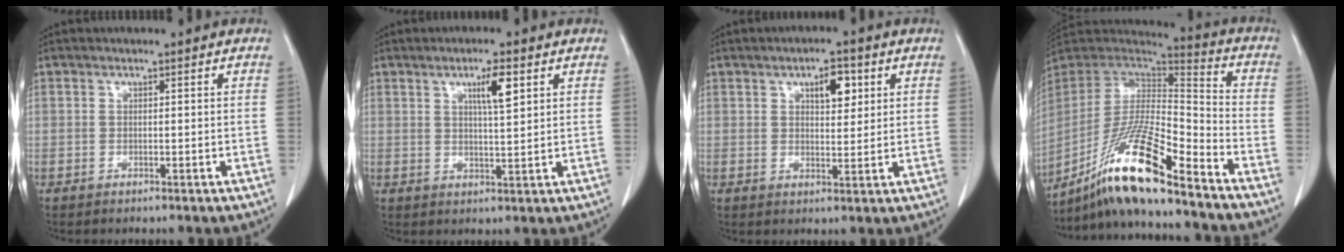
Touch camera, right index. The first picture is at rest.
{"total": 4.8, "force": [2.2, 0.5, 4.2], "torque": [-0.070, -0.001, 0.037]}
{"total": 4.9, "force": [2.1, 2.0, 3.9], "torque": [-0.060, 0.003, 0.034]}
{"total": 17.5, "force": [-12.8, 1.3, 12.0], "torque": [-0.241, -0.009, -0.236]}